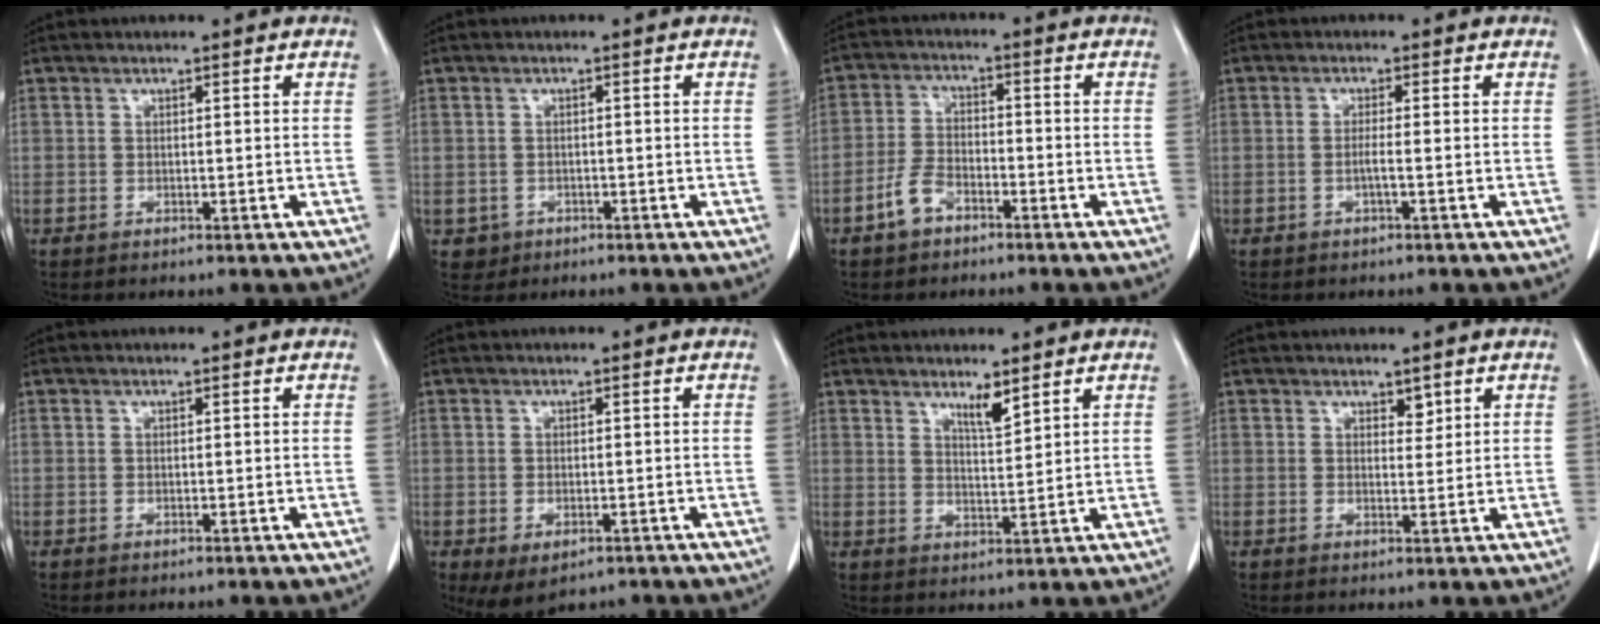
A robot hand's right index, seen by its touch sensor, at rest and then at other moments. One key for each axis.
{"total": 2.2, "fx": -0.9, "fy": 2.0, "fz": 0.1, "tx": 0.003, "ty": 0.007, "tz": -0.011}
{"total": 4.9, "fx": -3.1, "fy": 2.7, "fz": 2.7, "tx": -0.063, "ty": 0.009, "tz": -0.060}
{"total": 1.6, "fx": -0.5, "fy": -0.2, "fz": 1.5, "tx": -0.027, "ty": 0.000, "tz": -0.011}
{"total": 0.0}
{"total": 4.9, "fx": -2.7, "fy": 2.7, "fz": 3.0, "tx": -0.050, "ty": -0.009, "tz": -0.033}
{"total": 3.4, "fx": 2.6, "fy": 0.4, "fz": 2.2, "tx": -0.039, "ty": -0.009, "tz": 0.048}
{"total": 1.6, "fx": 1.1, "fy": 0.9, "fz": 0.8, "tx": -0.007, "ty": -0.005, "tz": 0.018}